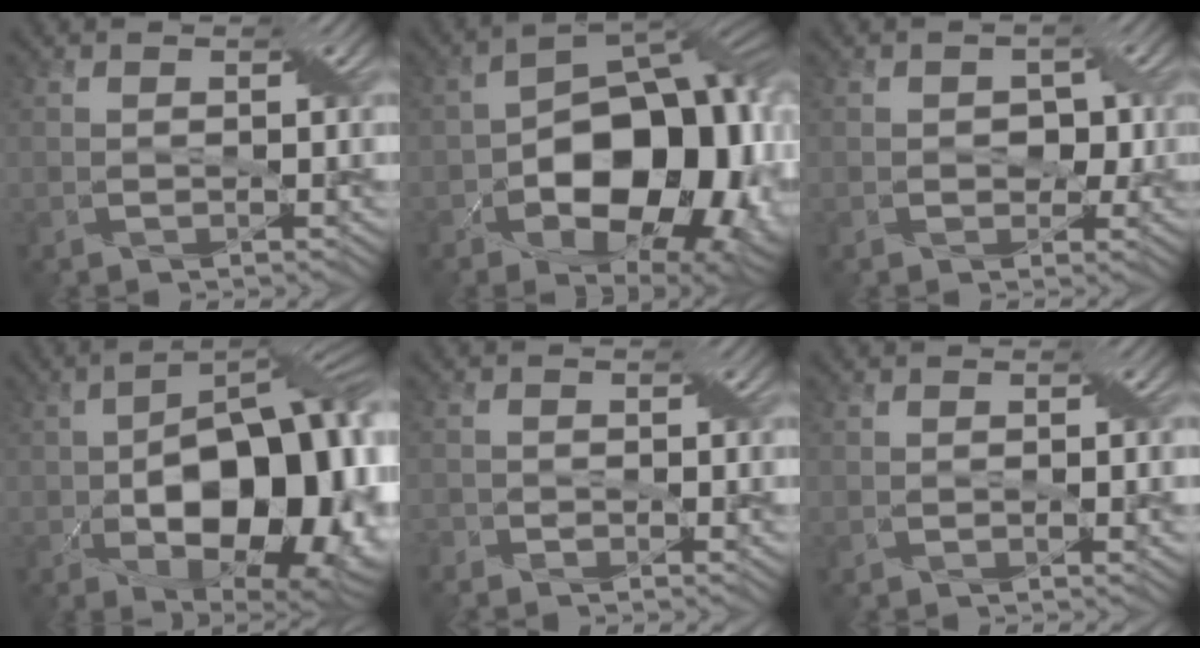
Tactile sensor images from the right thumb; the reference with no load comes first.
{"total": 18.4, "force": [-4.0, 11.5, 13.8], "torque": [-0.175, -0.020, -0.051]}
{"total": 2.2, "force": [-0.2, 1.9, 1.0], "torque": [-0.020, -0.003, -0.008]}
{"total": 19.2, "force": [-3.2, 10.9, 15.4], "torque": [-0.202, -0.028, -0.033]}
{"total": 3.2, "force": [-2.4, 1.3, 1.6], "torque": [-0.028, -0.007, -0.046]}
{"total": 1.9, "force": [-0.3, 0.5, 1.8], "torque": [-0.028, -0.001, -0.005]}